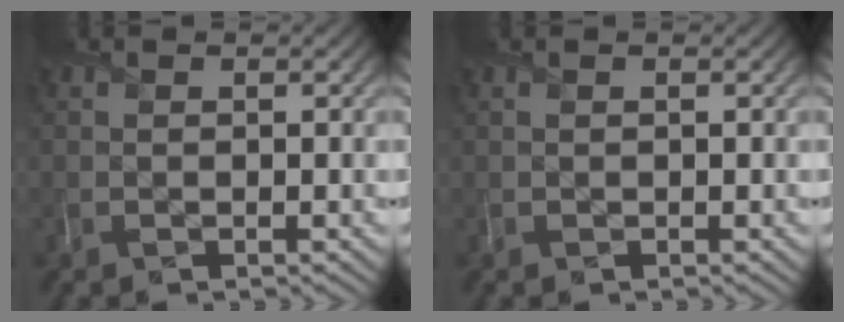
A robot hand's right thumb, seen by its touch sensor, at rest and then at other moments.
{"total": 0.0}